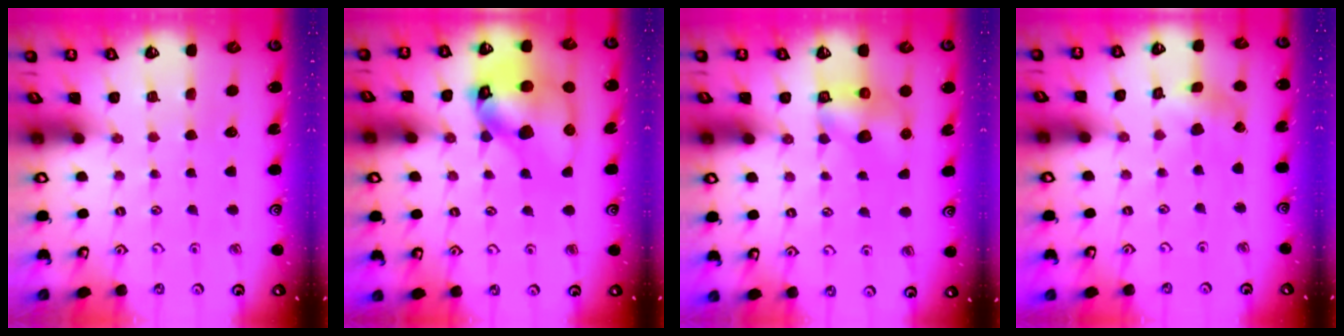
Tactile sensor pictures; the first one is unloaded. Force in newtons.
{"total": 18.4, "press": 18.2, "slide": 2.5}
{"total": 6.4, "press": 6.4, "slide": 0.7}
{"total": 2.6, "press": 2.6, "slide": 0.5}